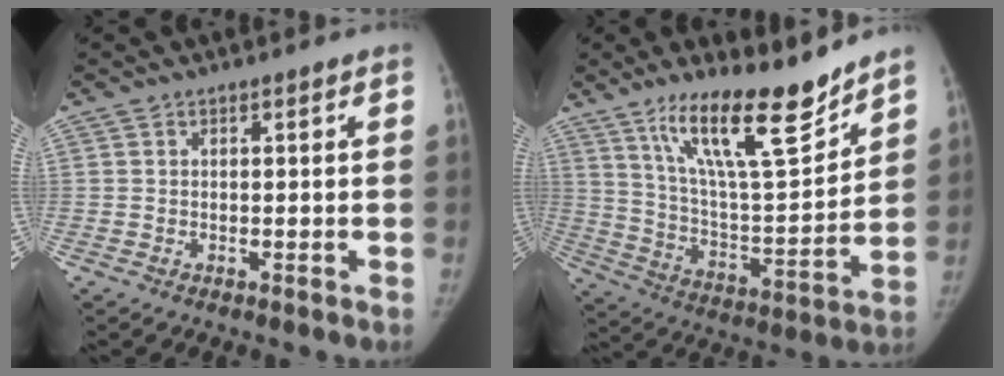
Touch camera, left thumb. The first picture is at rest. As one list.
[{"total": 19.2, "force": [13.8, 4.3, 12.5], "torque": [-0.180, -0.085, 0.243]}]